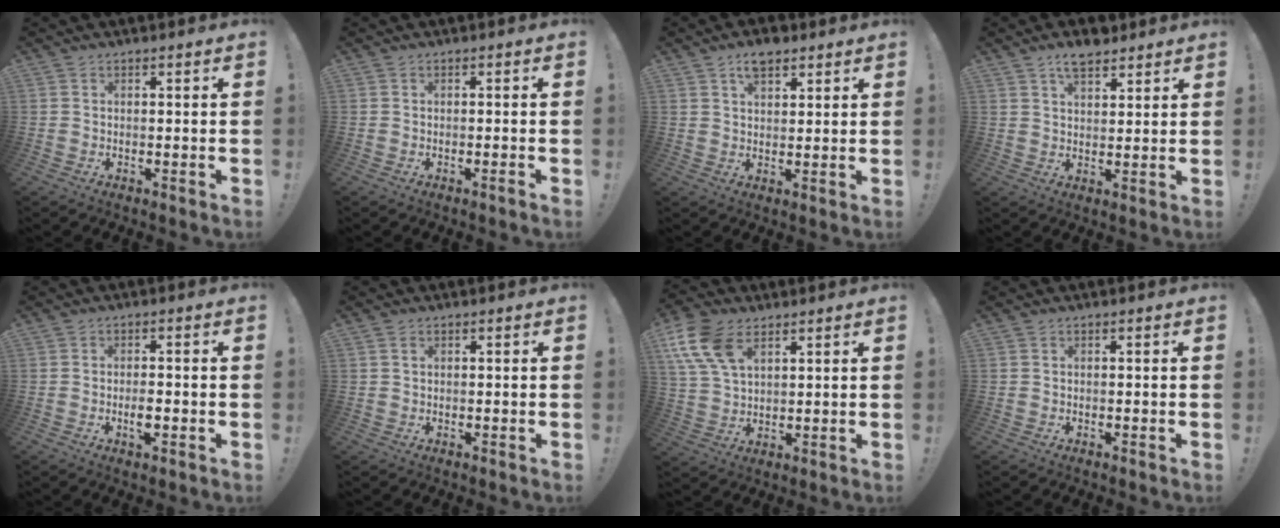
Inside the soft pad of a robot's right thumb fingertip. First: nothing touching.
{"total": 1.4, "force": [-0.7, -0.4, 1.2], "torque": [-0.019, -0.002, -0.013]}
{"total": 6.1, "force": [3.9, 3.4, 3.3], "torque": [-0.043, -0.013, 0.068]}
{"total": 6.4, "force": [4.8, 2.8, 3.1], "torque": [-0.040, -0.022, 0.086]}
{"total": 3.4, "force": [-1.3, 1.3, 2.9], "torque": [-0.047, 0.000, -0.024]}
{"total": 1.0, "force": [0.5, 0.6, 0.6], "torque": [-0.004, -0.002, 0.007]}
{"total": 12.8, "force": [6.4, 7.7, 7.9], "torque": [-0.163, -0.022, 0.124]}
{"total": 0.0}